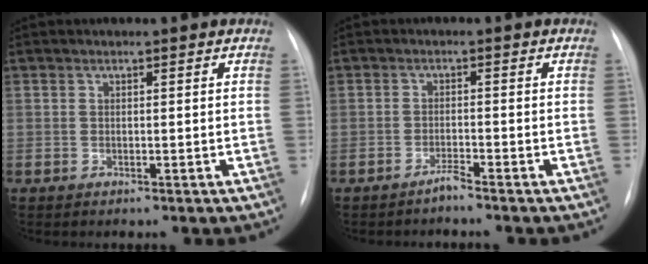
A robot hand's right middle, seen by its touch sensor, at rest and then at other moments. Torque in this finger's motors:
{"motor_torque": [0.01, -1.52, -0.03, 0.03]}